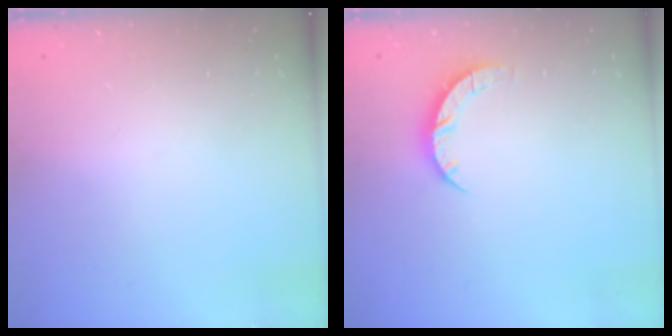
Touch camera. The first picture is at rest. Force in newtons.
{"total": 4.4, "press": 4.4, "slide": 0.3}